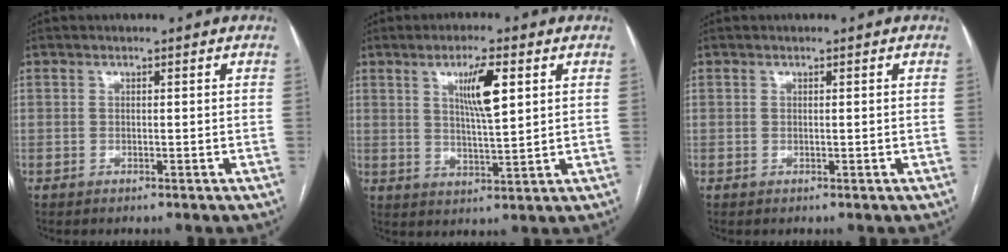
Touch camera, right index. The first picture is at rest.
{"total": 6.9, "force": [2.7, 0.8, 6.3], "torque": [-0.113, -0.002, 0.049]}
{"total": 0.0}